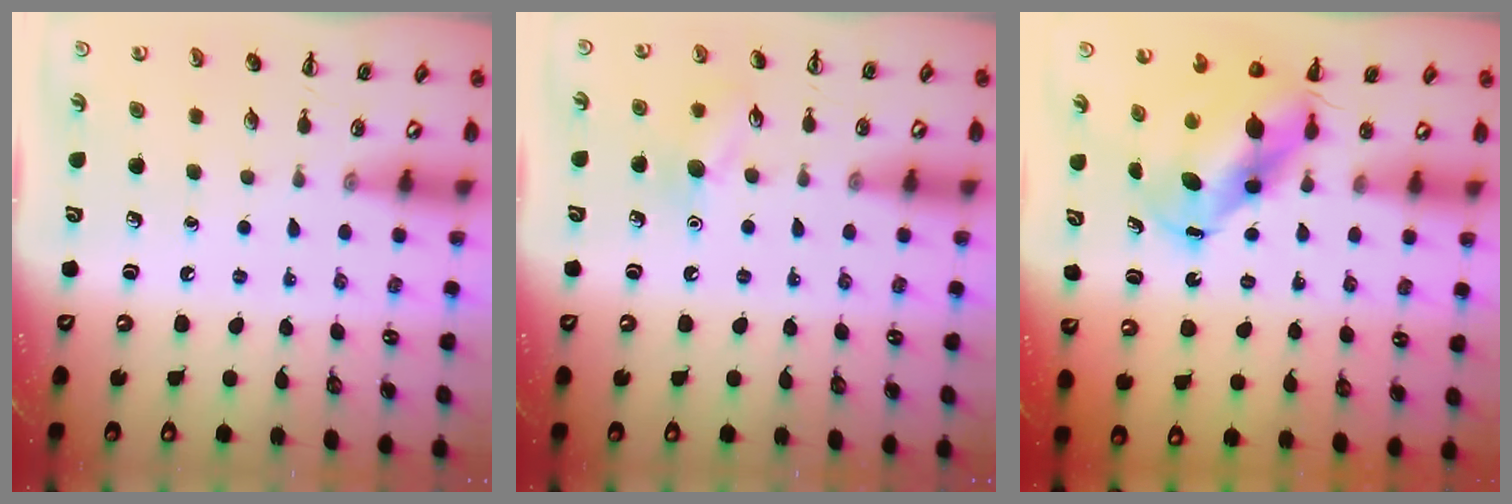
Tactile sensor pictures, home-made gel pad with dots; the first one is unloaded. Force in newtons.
{"total": 8.0, "press": 7.9, "slide": 1.5}
{"total": 7.2, "press": 6.9, "slide": 2.3}